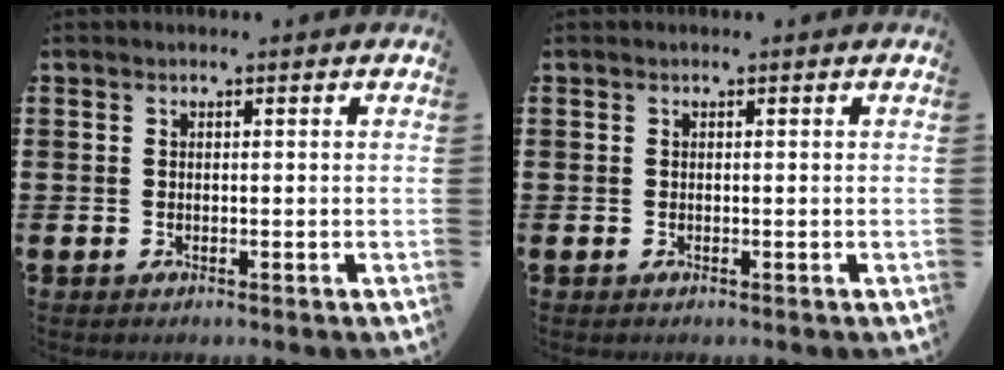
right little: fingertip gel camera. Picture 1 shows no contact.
{"total": 0.0}